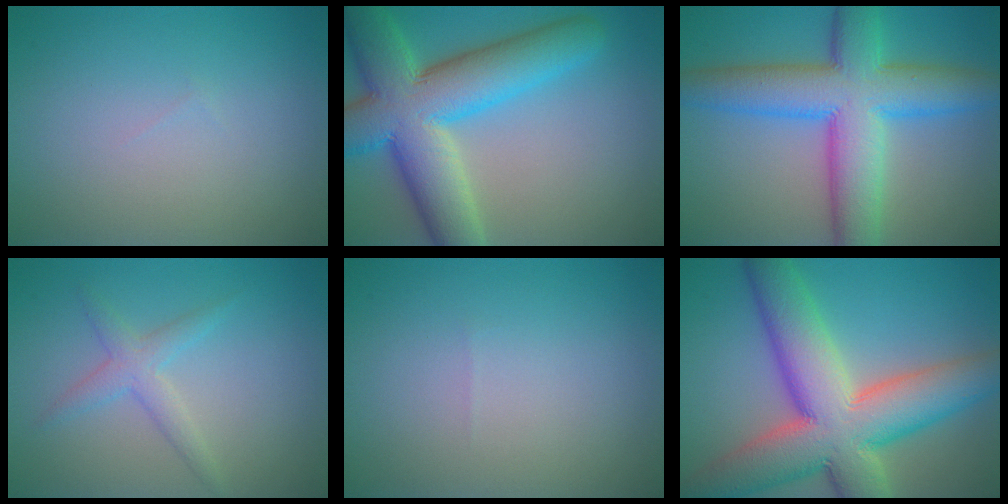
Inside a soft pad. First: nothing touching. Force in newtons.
{"total": 11.7, "press": 11.7, "slide": 0.7}
{"total": 10.4, "press": 10.4, "slide": 0.3}
{"total": 2.2, "press": 2.2, "slide": 0.1}
{"total": 0.0}
{"total": 13.2, "press": 13.1, "slide": 0.9}